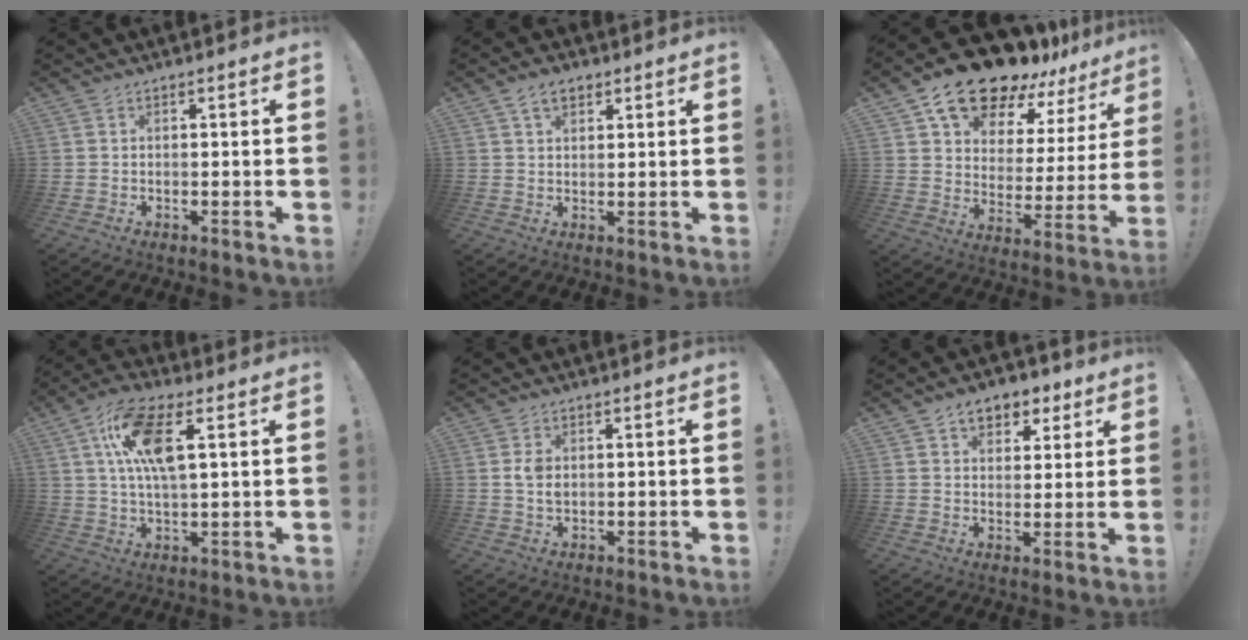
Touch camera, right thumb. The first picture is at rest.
{"total": 5.1, "force": [2.9, 3.1, 2.8], "torque": [-0.046, -0.003, 0.052]}
{"total": 19.5, "force": [15.1, 8.2, 9.1], "torque": [-0.158, -0.109, 0.268]}
{"total": 14.0, "force": [4.5, 5.7, 12.0], "torque": [-0.211, 0.000, 0.079]}
{"total": 3.3, "force": [0.6, 2.3, 2.3], "torque": [-0.037, 0.000, 0.009]}
{"total": 7.7, "force": [4.5, 5.5, 3.1], "torque": [-0.043, -0.018, 0.084]}